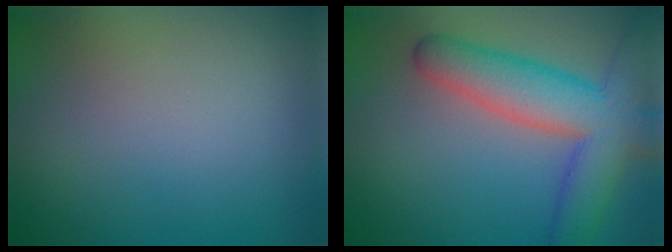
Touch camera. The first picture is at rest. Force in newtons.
{"total": 8.3, "press": 8.3, "slide": 0.5}